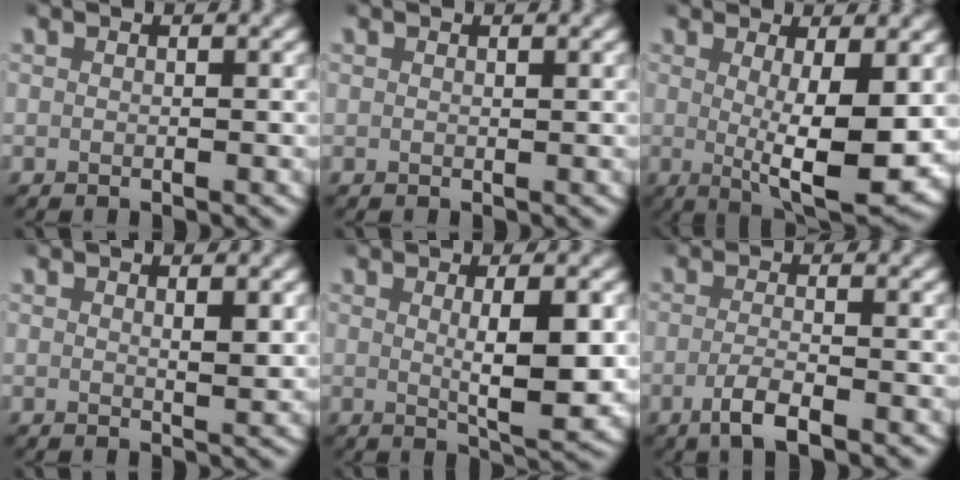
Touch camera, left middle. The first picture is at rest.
{"total": 0.6, "force": [0.4, 0.2, -0.3], "torque": [0.004, 0.000, 0.008]}
{"total": 7.5, "force": [0.4, 2.0, 7.2], "torque": [-0.101, -0.026, 0.019]}
{"total": 1.2, "force": [1.0, 0.0, 0.6], "torque": [-0.006, -0.010, 0.020]}
{"total": 4.8, "force": [1.0, 1.0, 4.6], "torque": [-0.069, -0.014, 0.023]}
{"total": 2.6, "force": [-1.4, 0.6, 2.1], "torque": [-0.046, -0.013, -0.021]}